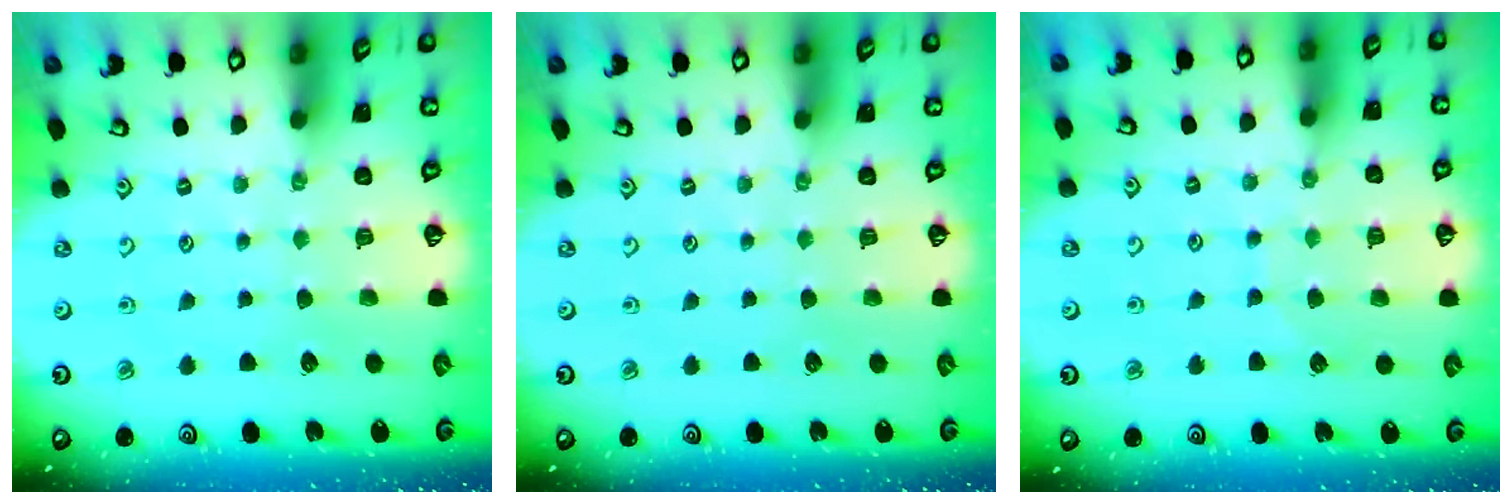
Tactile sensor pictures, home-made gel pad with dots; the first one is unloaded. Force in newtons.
{"total": 0.0}
{"total": 6.2, "press": 6.2, "slide": 0.5}